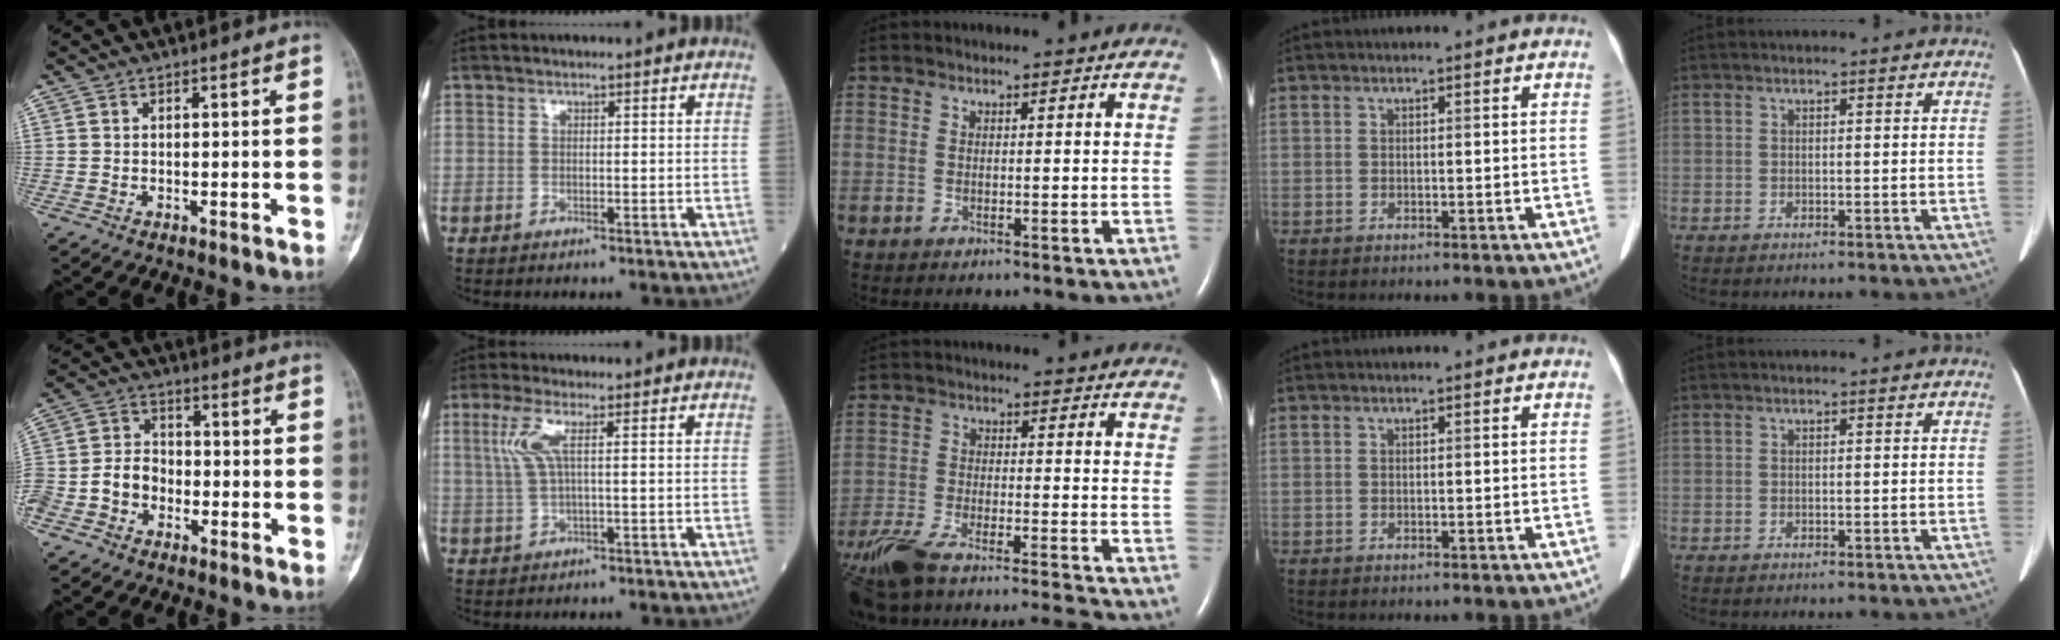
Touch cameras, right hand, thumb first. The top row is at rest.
{"thumb": {"total": 10.5, "force": [-4.3, 8.2, 5.0], "torque": [-0.096, 0.038, -0.085]}, "index": {"total": 4.1, "force": [1.2, 0.4, 3.9], "torque": [-0.097, 0.012, 0.028]}, "middle": {"total": 18.3, "force": [-16.2, 0.3, 8.5], "torque": [-0.189, -0.017, -0.271]}}